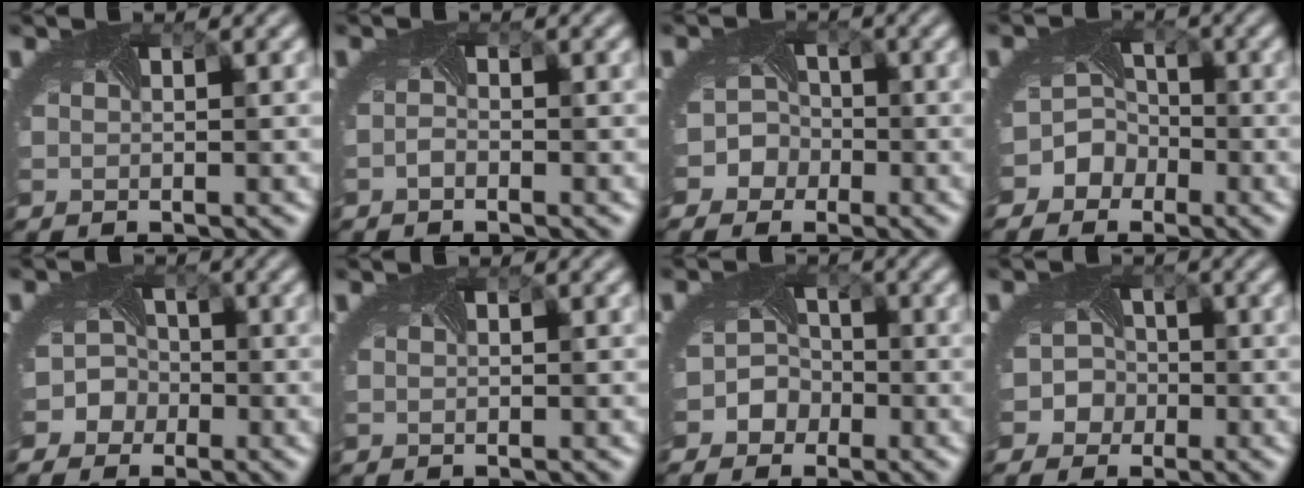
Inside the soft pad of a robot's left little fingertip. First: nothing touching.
{"total": 0.8, "force": [-0.8, 0.0, -0.1], "torque": [-0.005, -0.002, -0.017]}
{"total": 4.4, "force": [-2.1, 3.8, 0.5], "torque": [0.014, 0.005, -0.045]}
{"total": 5.0, "force": [-2.7, 4.1, 0.6], "torque": [0.014, 0.001, -0.056]}
{"total": 4.7, "force": [-2.2, 4.1, 0.6], "torque": [0.012, 0.006, -0.051]}
{"total": 0.0}
{"total": 3.4, "force": [-1.7, 2.9, 0.5], "torque": [0.015, 0.008, -0.034]}
{"total": 4.3, "force": [-1.5, 4.0, 0.8], "torque": [0.008, 0.012, -0.038]}